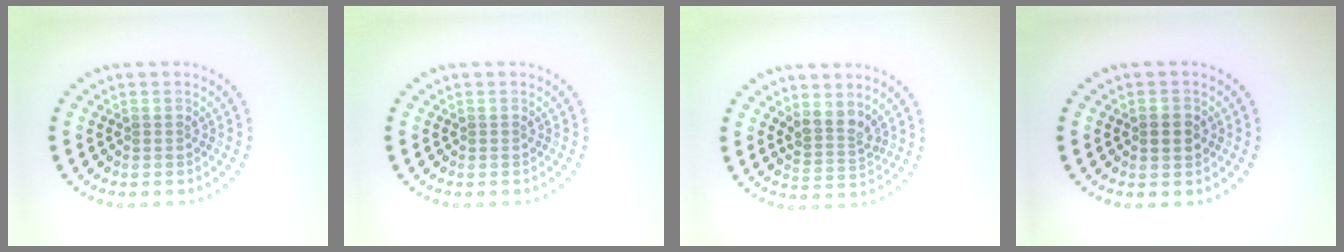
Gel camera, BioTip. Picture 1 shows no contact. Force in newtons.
{"total": 0.0}
{"total": 2.4, "press": 1.9, "slide": 1.4}
{"total": 1.6, "press": 1.6, "slide": 0.1}